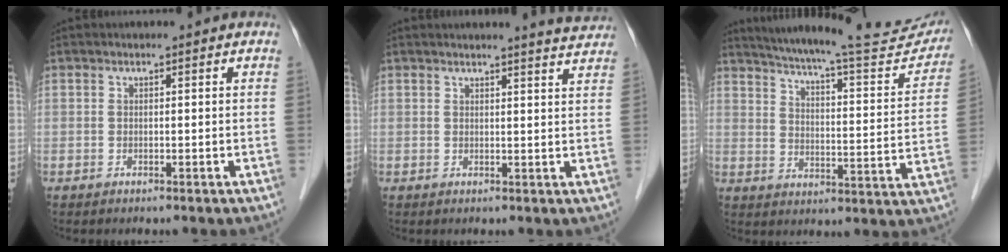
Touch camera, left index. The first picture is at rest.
{"total": 5.2, "force": [5.0, -0.4, 1.2], "torque": [-0.019, -0.012, 0.042]}
{"total": 23.6, "force": [21.5, 2.4, 9.4], "torque": [-0.141, -0.048, 0.277]}